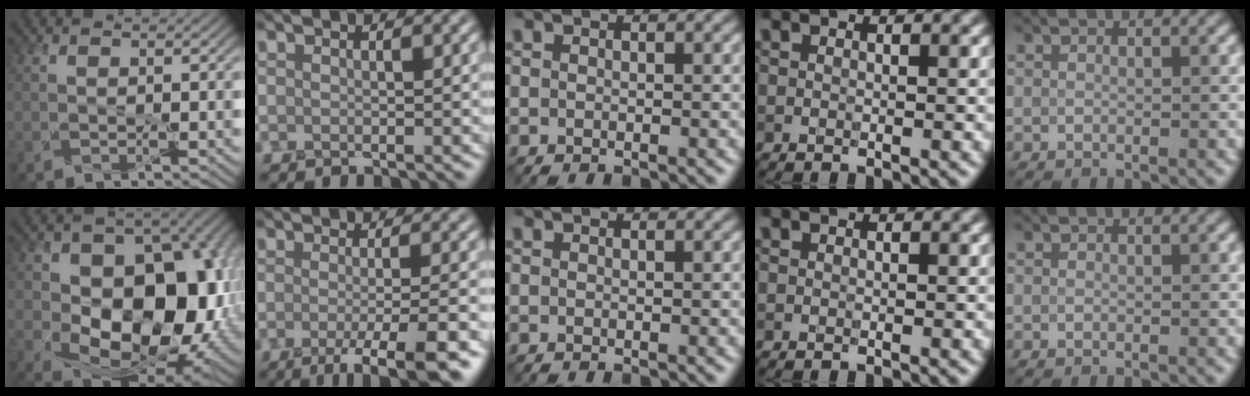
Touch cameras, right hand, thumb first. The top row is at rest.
{"thumb": {"total": 16.2, "force": [-1.6, 11.3, 11.4], "torque": [-0.137, -0.040, -0.014]}, "index": {"total": 7.4, "force": [-3.5, 1.8, 6.3], "torque": [-0.073, -0.011, -0.053]}}